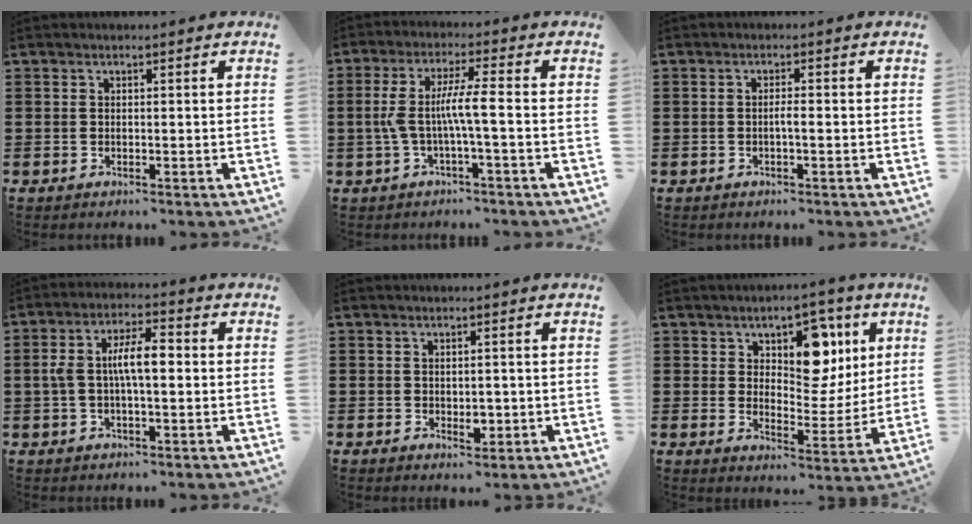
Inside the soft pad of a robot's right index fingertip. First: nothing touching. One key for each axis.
{"total": 6.4, "fx": -1.0, "fy": 0.2, "fz": 6.3, "tx": -0.135, "ty": -0.009, "tz": -0.030}
{"total": 1.3, "fx": -0.4, "fy": 0.1, "fz": 1.2, "tx": -0.023, "ty": -0.002, "tz": -0.008}
{"total": 7.1, "fx": 0.3, "fy": 2.6, "fz": 6.6, "tx": -0.134, "ty": 0.005, "tz": 0.000}
{"total": 2.2, "fx": -0.1, "fy": 1.3, "fz": 1.8, "tx": -0.024, "ty": -0.004, "tz": -0.002}
{"total": 9.2, "fx": 4.9, "fy": 5.6, "fz": 5.3, "tx": -0.090, "ty": -0.015, "tz": 0.083}